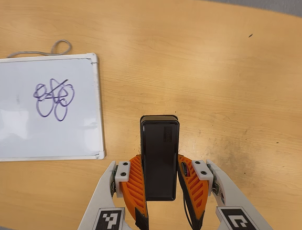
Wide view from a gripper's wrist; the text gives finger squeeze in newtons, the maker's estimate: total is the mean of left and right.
{"total": 4.3, "left": 3.1, "right": 5.6}